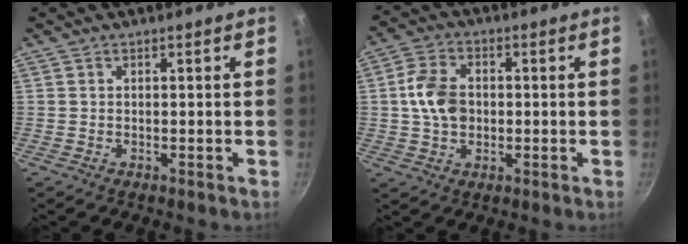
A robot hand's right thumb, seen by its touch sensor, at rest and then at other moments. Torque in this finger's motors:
{"motor_torque": [-0.38, 0.59, 0.33, 0.57, -0.01]}